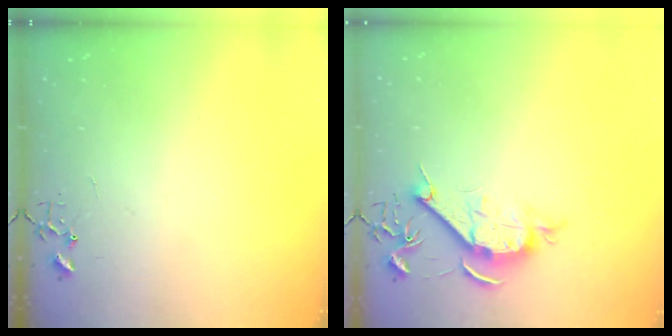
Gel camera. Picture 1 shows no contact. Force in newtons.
{"total": 9.3, "press": 9.2, "slide": 1.1}